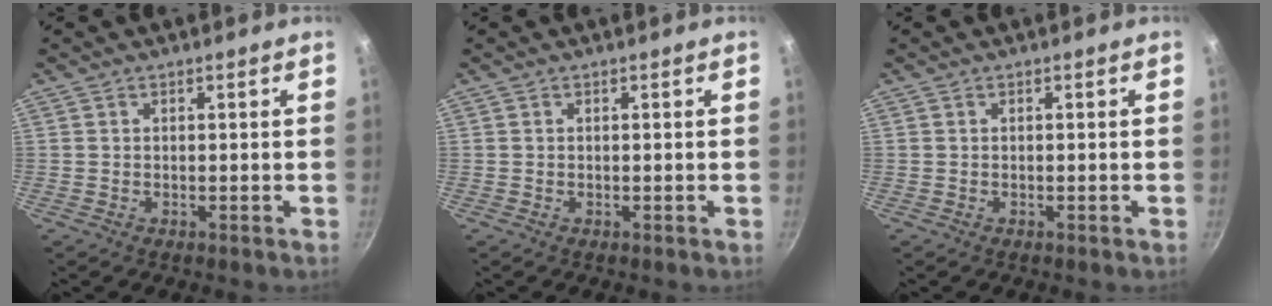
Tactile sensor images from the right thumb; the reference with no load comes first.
{"total": 0.0}
{"total": 0.0}